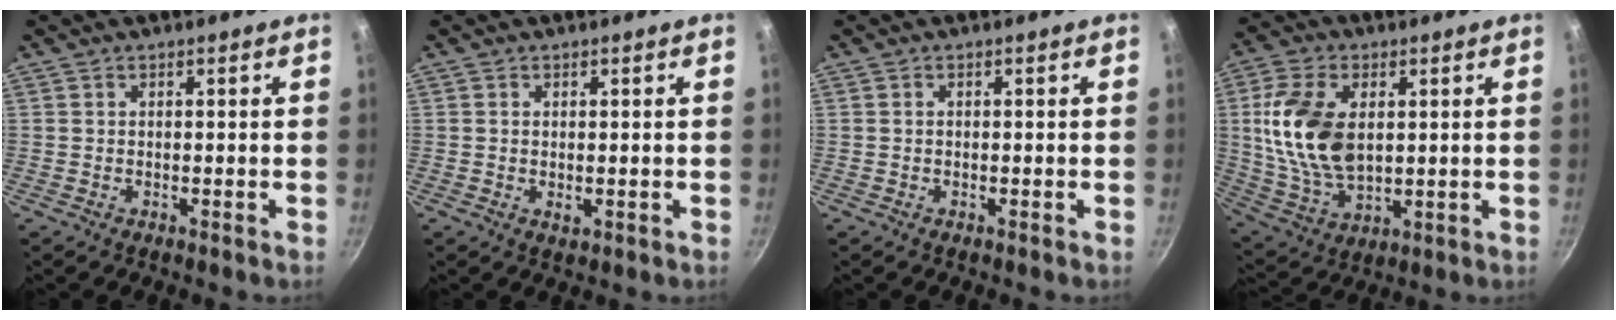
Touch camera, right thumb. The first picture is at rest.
{"total": 1.5, "force": [0.0, 0.9, 1.2], "torque": [-0.020, -0.002, 0.001]}
{"total": 0.6, "force": [0.0, 0.4, 0.4], "torque": [-0.008, 0.003, -0.001]}
{"total": 16.2, "force": [2.5, 9.8, 12.7], "torque": [-0.230, -0.010, 0.057]}